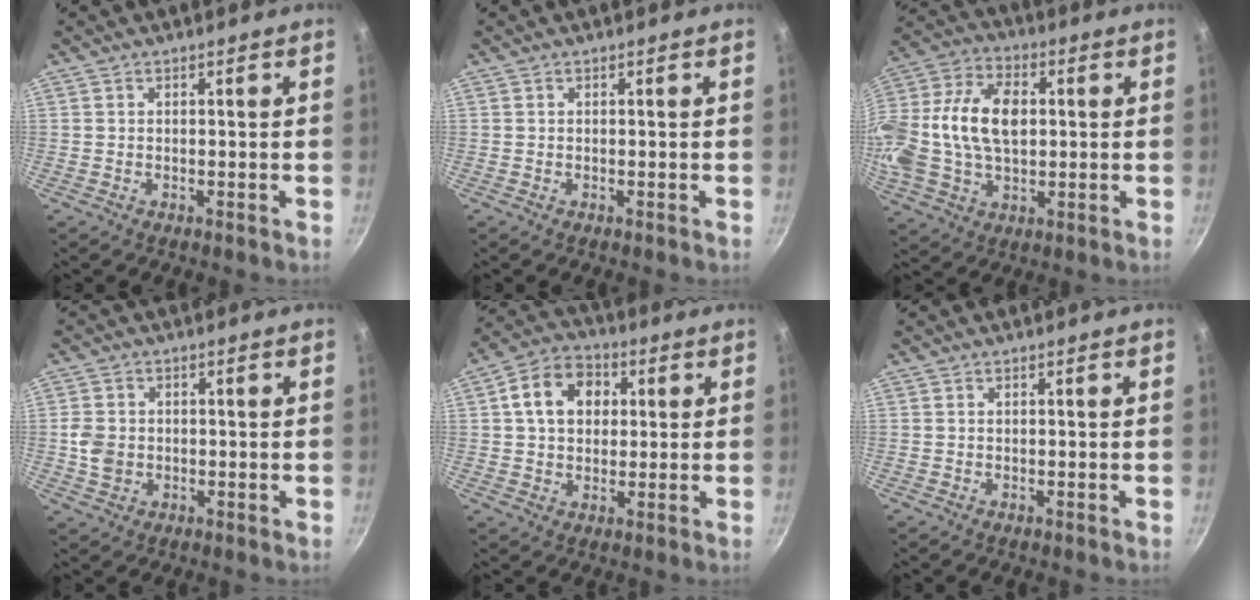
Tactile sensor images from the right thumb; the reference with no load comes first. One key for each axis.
{"total": 0.0}
{"total": 22.6, "fx": 1.8, "fy": 14.9, "fz": 16.9, "tx": -0.347, "ty": 0.033, "tz": 0.024}
{"total": 5.0, "fx": -0.4, "fy": 4.2, "fz": 2.7, "tx": -0.043, "ty": 0.006, "tz": -0.008}
{"total": 11.1, "fx": 2.6, "fy": 8.5, "fz": 6.7, "tx": -0.089, "ty": 0.016, "tz": 0.030}
{"total": 0.0}